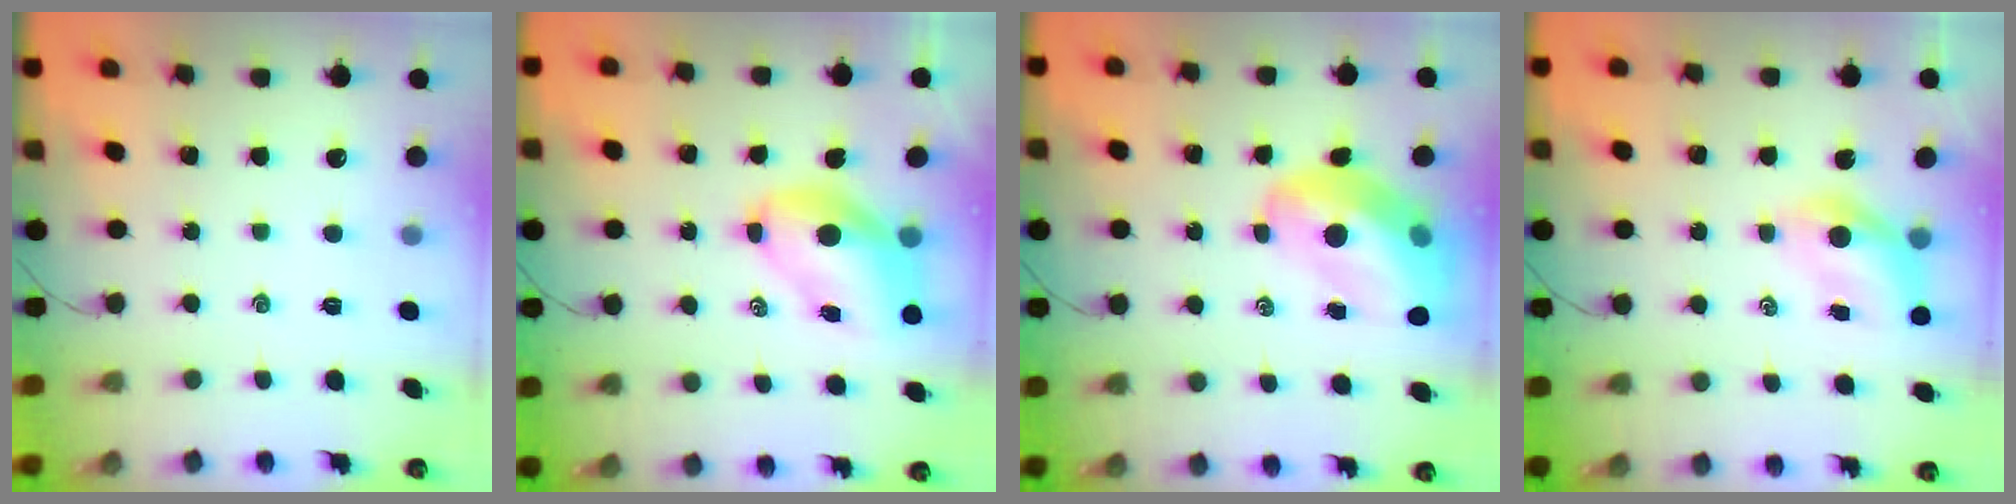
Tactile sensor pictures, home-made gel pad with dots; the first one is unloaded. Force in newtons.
{"total": 7.8, "press": 7.6, "slide": 1.8}
{"total": 14.2, "press": 13.6, "slide": 4.1}
{"total": 5.1, "press": 5.0, "slide": 1.2}